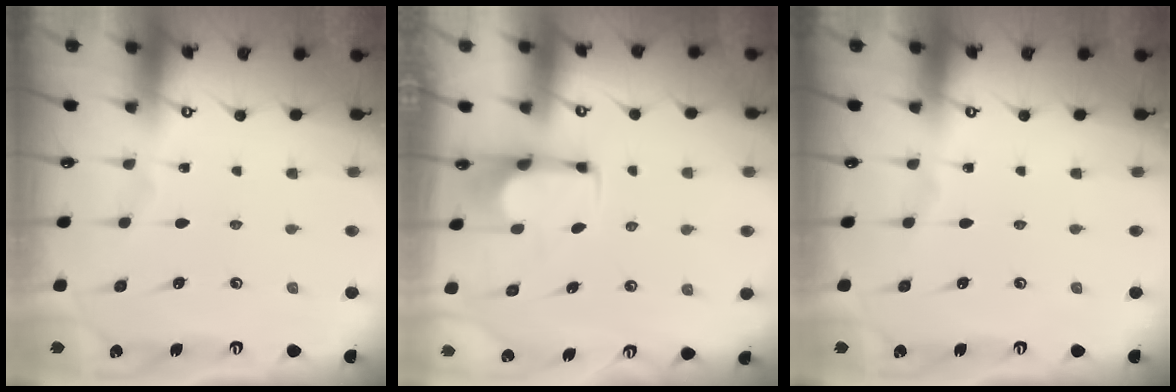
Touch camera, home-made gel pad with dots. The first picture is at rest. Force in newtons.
{"total": 2.5, "press": 2.4, "slide": 0.9}
{"total": 0.0}